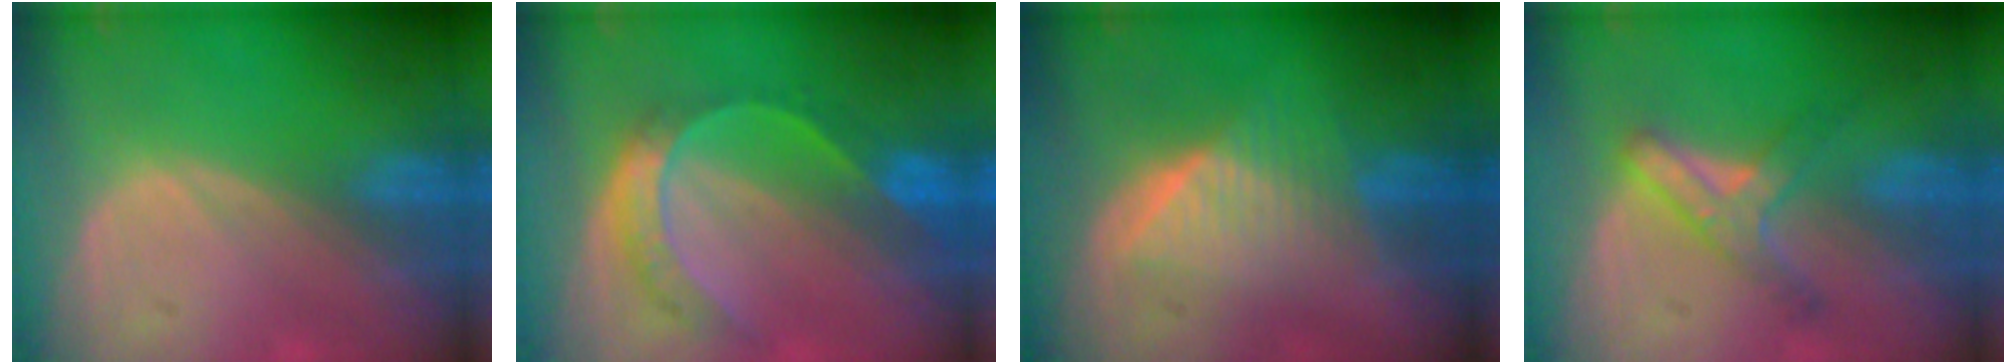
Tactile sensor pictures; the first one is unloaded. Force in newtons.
{"total": 7.6, "press": 6.3, "slide": 4.3}
{"total": 6.5, "press": 6.2, "slide": 1.8}
{"total": 5.1, "press": 5.1, "slide": 0.3}